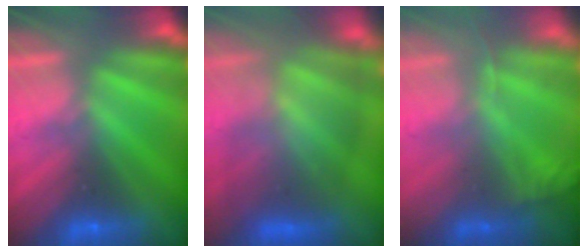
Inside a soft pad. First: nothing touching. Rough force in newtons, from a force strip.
{"total": 11.8}
{"total": 1.1}